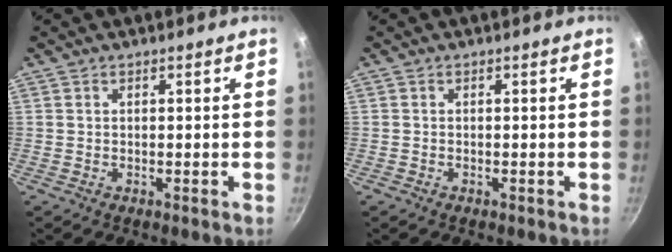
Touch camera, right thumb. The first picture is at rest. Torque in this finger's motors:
{"motor_torque": [0.36, -0.14, -0.28, -0.14, -0.01]}